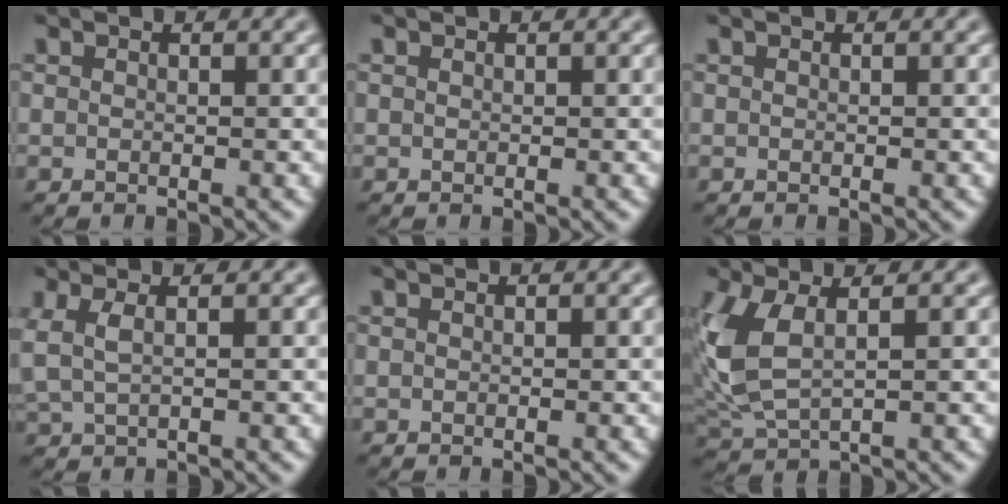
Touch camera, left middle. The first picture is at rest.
{"total": 0.0}
{"total": 0.0}
{"total": 1.8, "force": [0.6, 0.7, 1.5], "torque": [-0.033, 0.003, 0.012]}
{"total": 0.0}
{"total": 5.0, "force": [0.9, 2.6, 4.2], "torque": [-0.109, -0.005, 0.023]}